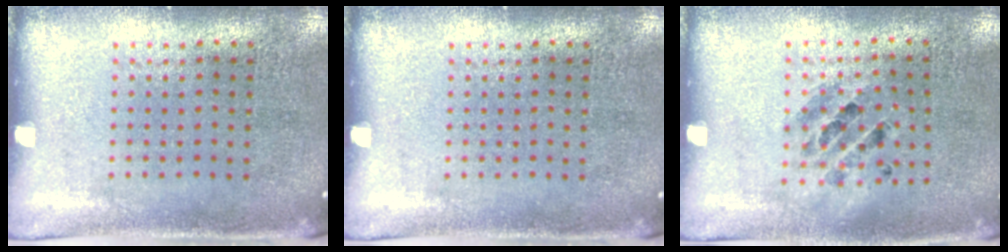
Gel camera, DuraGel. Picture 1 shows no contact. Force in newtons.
{"total": 0.0}
{"total": 0.9, "press": 0.9, "slide": 0.2}